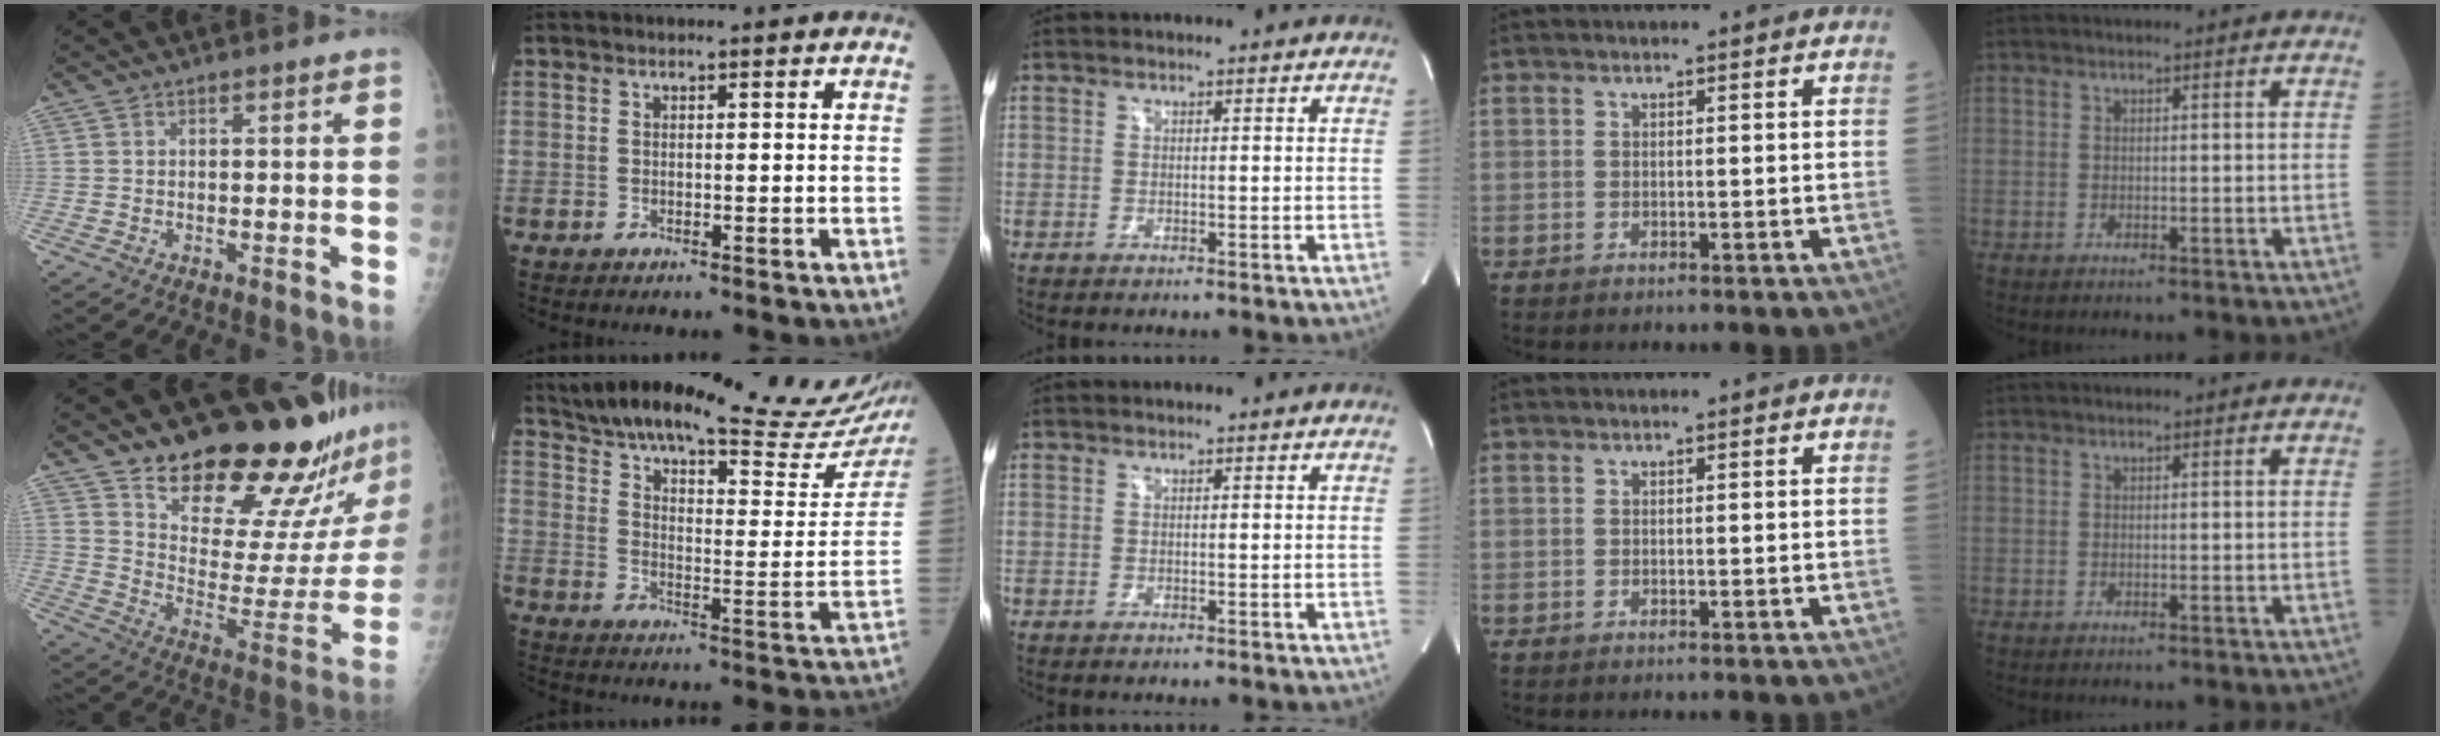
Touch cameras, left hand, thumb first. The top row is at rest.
{"thumb": {"total": 25.7, "force": [22.0, 6.6, 11.5], "torque": [-0.125, -0.167, 0.301]}, "index": {"total": 29.8, "force": [26.1, 3.7, 13.7], "torque": [-0.216, -0.059, 0.336]}}